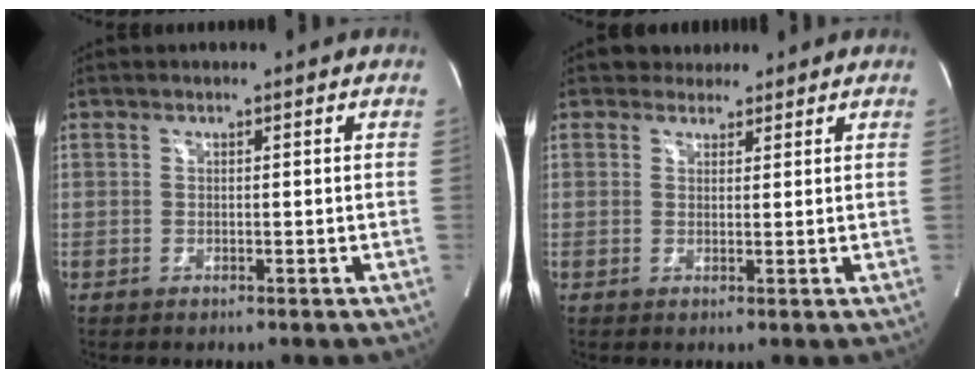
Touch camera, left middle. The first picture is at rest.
{"total": 2.6, "force": [2.1, 1.5, -0.1], "torque": [0.004, 0.012, 0.029]}